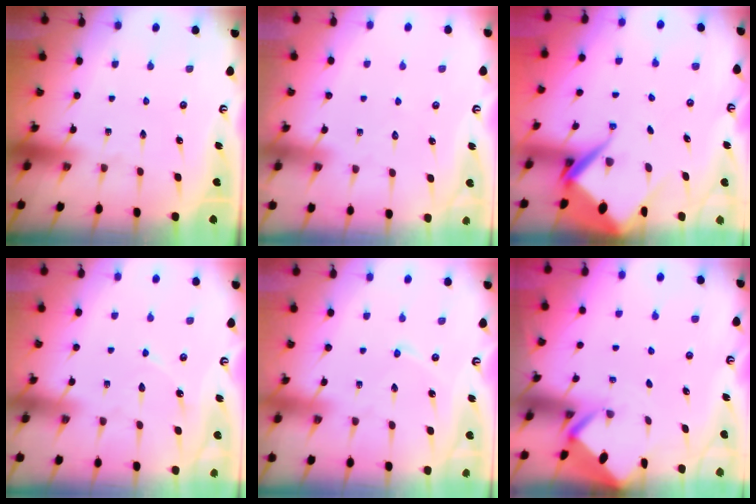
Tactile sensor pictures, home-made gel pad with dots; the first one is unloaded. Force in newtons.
{"total": 2.5, "press": 2.4, "slide": 0.4}
{"total": 7.8, "press": 7.7, "slide": 0.9}
{"total": 4.4, "press": 4.4, "slide": 0.4}
{"total": 4.0, "press": 4.0, "slide": 0.4}
{"total": 2.0, "press": 2.0, "slide": 0.2}